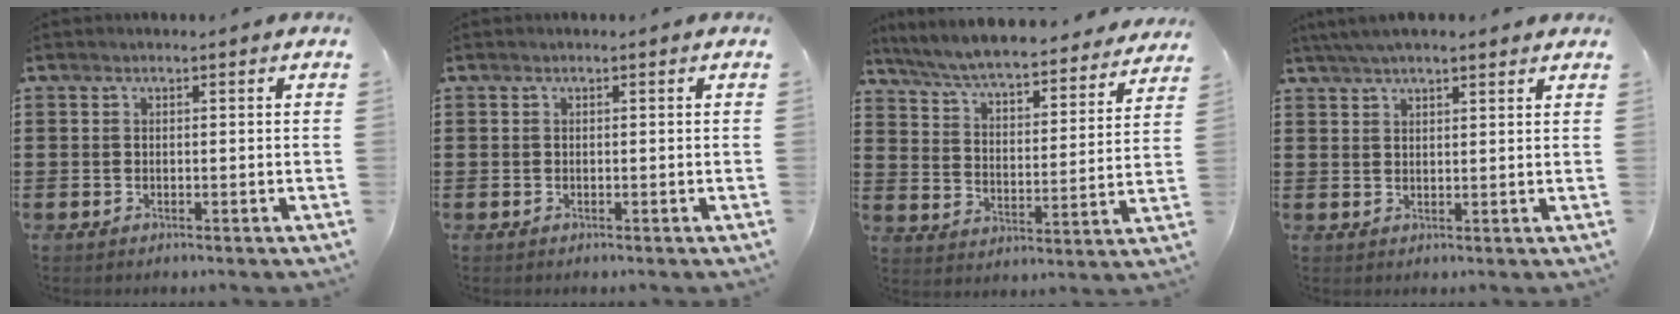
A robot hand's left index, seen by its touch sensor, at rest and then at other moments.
{"total": 0.0}
{"total": 6.4, "force": [6.0, 0.0, 2.1], "torque": [-0.067, -0.041, 0.101]}
{"total": 3.8, "force": [3.1, 0.5, 2.1], "torque": [-0.047, 0.004, 0.057]}